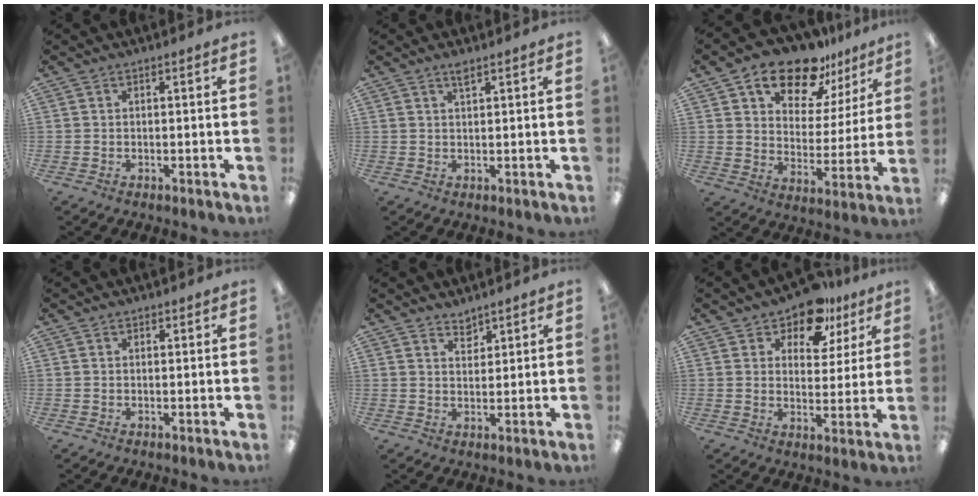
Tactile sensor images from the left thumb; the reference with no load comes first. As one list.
[{"total": 1.9, "force": [1.4, 0.4, 1.2], "torque": [-0.028, 0.001, 0.026]}, {"total": 16.3, "force": [12.6, 7.8, 6.9], "torque": [-0.117, -0.082, 0.222]}, {"total": 0.8, "force": [0.6, 0.5, 0.1], "torque": [0.006, -0.002, 0.009]}, {"total": 3.2, "force": [3.0, 1.2, 0.4], "torque": [0.003, -0.022, 0.053]}, {"total": 11.9, "force": [8.9, 6.2, 5.0], "torque": [-0.077, -0.049, 0.161]}]